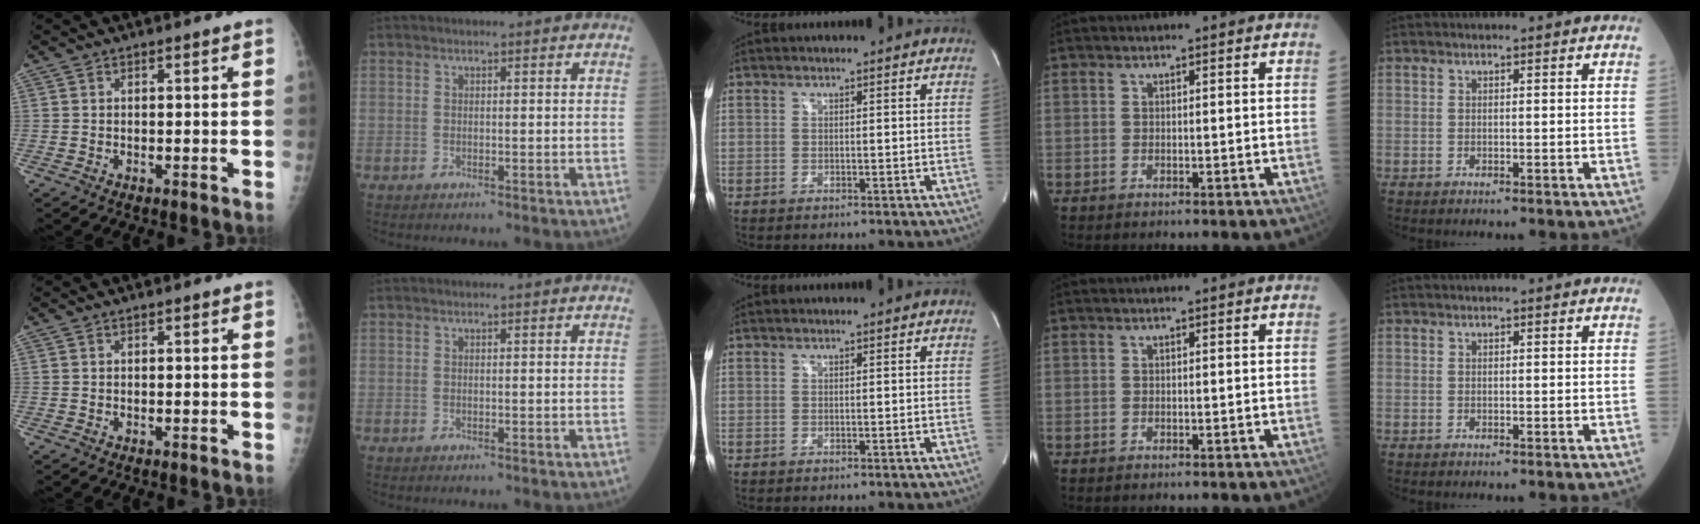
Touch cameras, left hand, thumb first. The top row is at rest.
{}